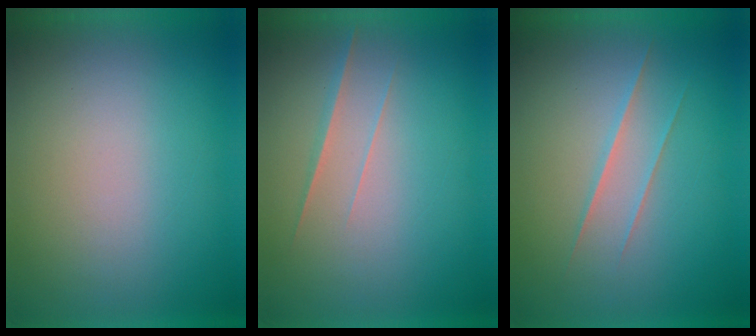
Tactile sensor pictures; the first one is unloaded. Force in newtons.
{"total": 1.5}
{"total": 1.6}